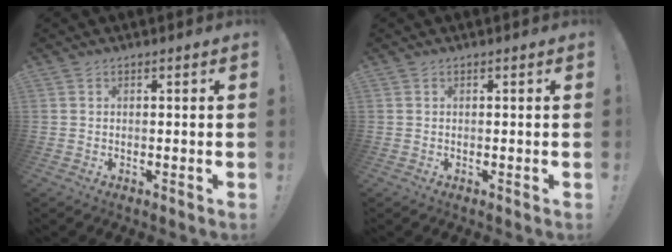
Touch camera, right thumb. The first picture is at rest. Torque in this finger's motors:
{"motor_torque": [0.00, 0.00, 0.00, 0.00, 0.00]}